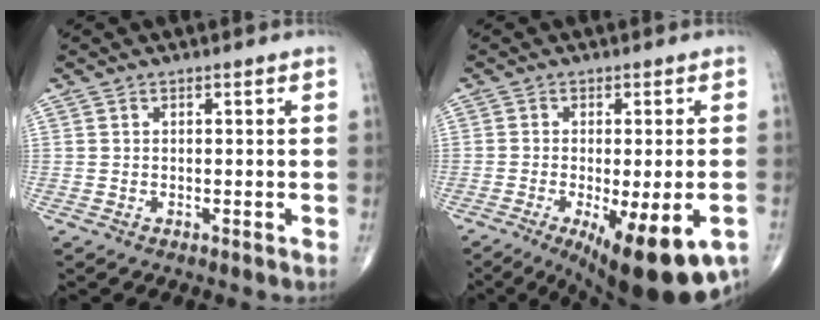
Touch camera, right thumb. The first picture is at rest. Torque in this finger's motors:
{"motor_torque": [1.26, 1.88, 0.28, -0.22, 0.11]}